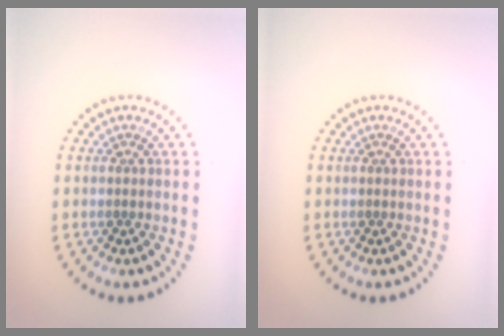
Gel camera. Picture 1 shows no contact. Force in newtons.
{"total": 0.0}